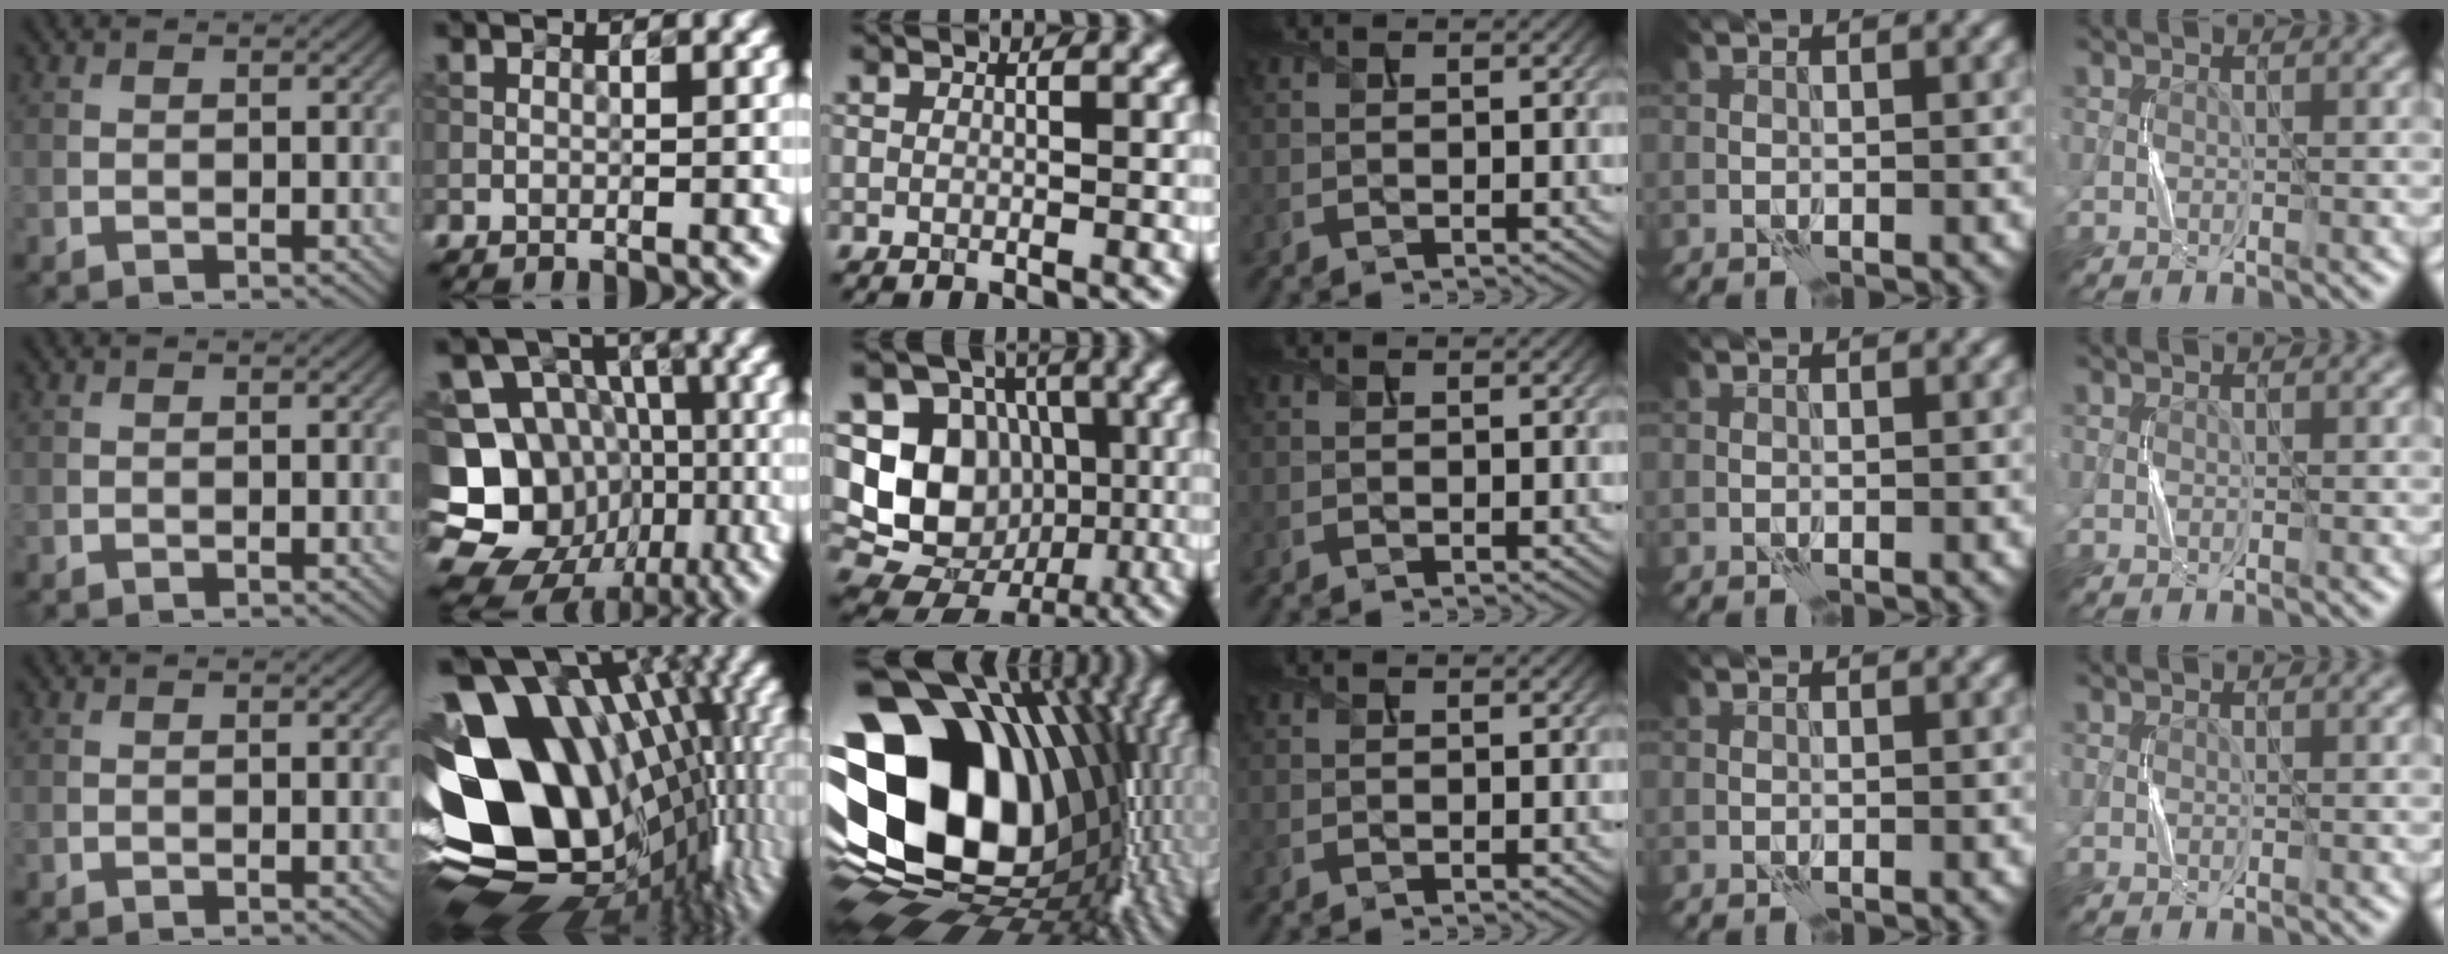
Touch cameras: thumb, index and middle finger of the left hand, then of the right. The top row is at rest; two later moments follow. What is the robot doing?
{"motion": "press", "object": "button"}